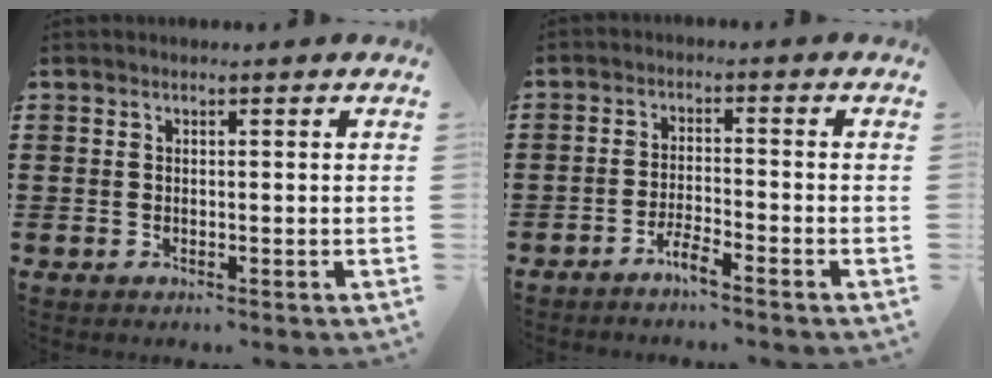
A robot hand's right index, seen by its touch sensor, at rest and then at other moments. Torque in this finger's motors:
{"motor_torque": [-0.37, 0.42, 0.06, 0.00]}